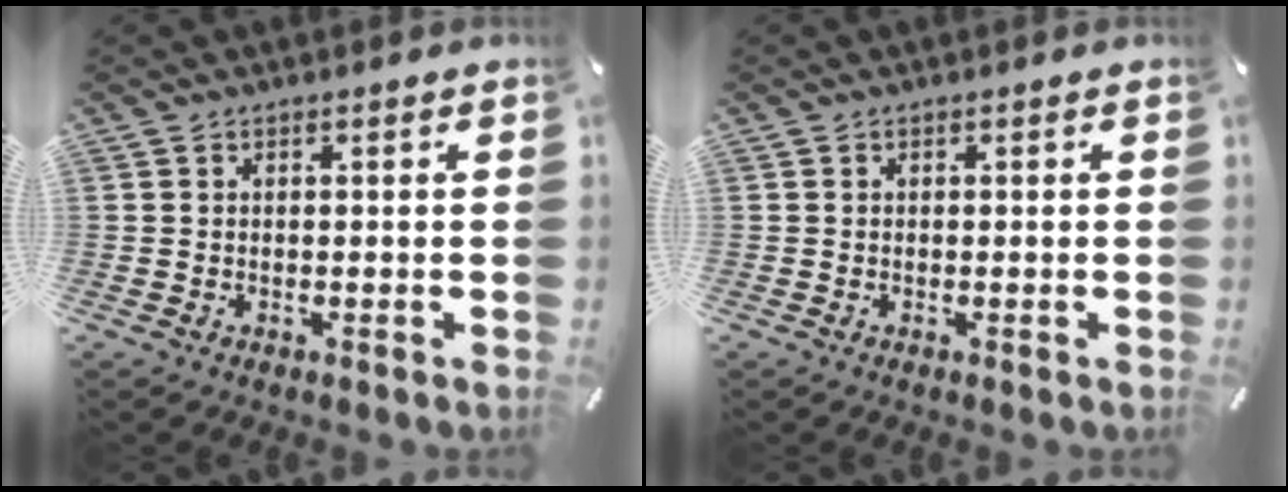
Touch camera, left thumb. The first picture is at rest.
{"total": 0.0}